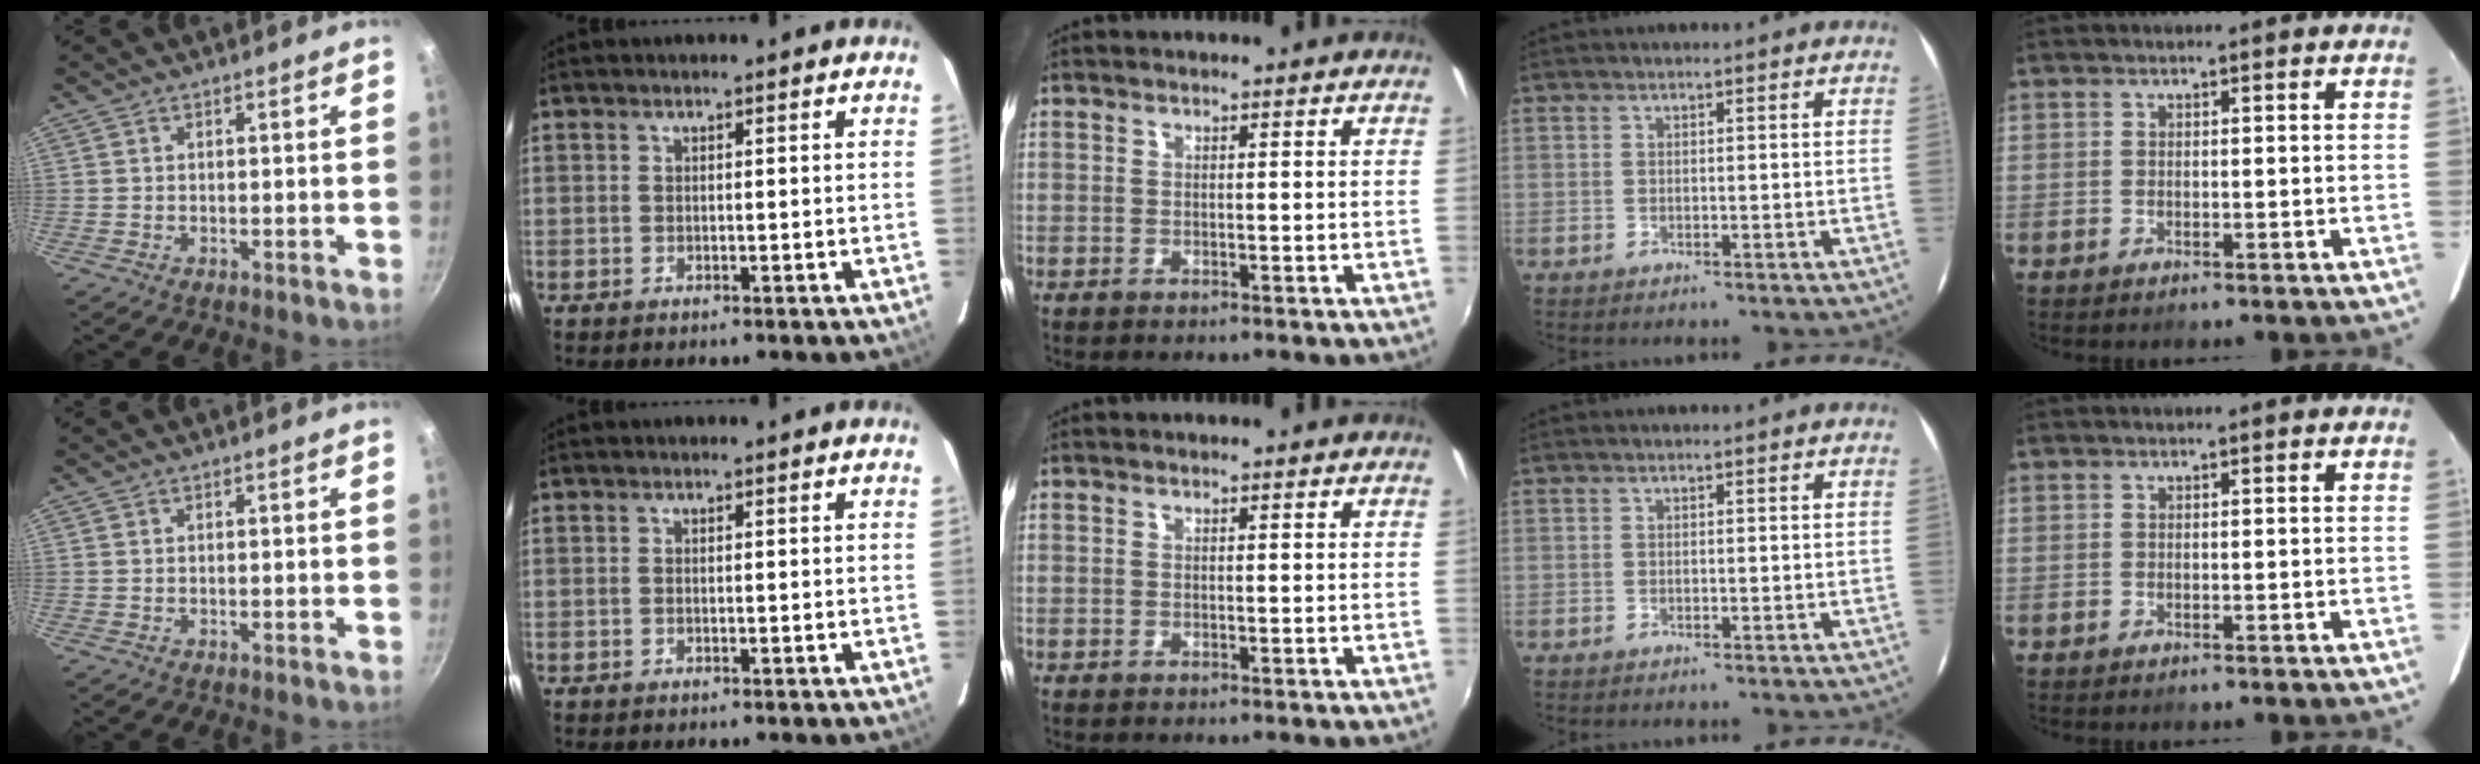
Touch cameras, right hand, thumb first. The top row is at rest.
{}